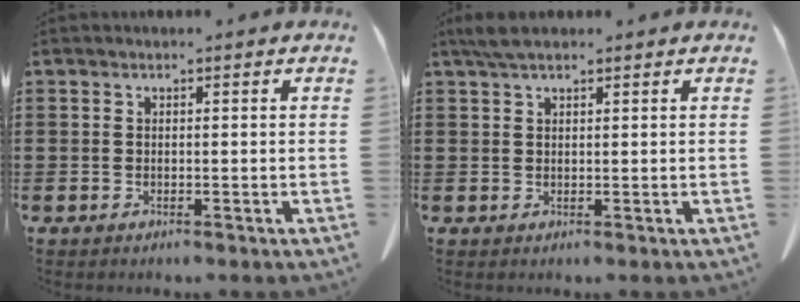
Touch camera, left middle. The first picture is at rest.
{"total": 2.8, "force": [2.0, 0.8, 1.8], "torque": [-0.041, 0.005, 0.036]}